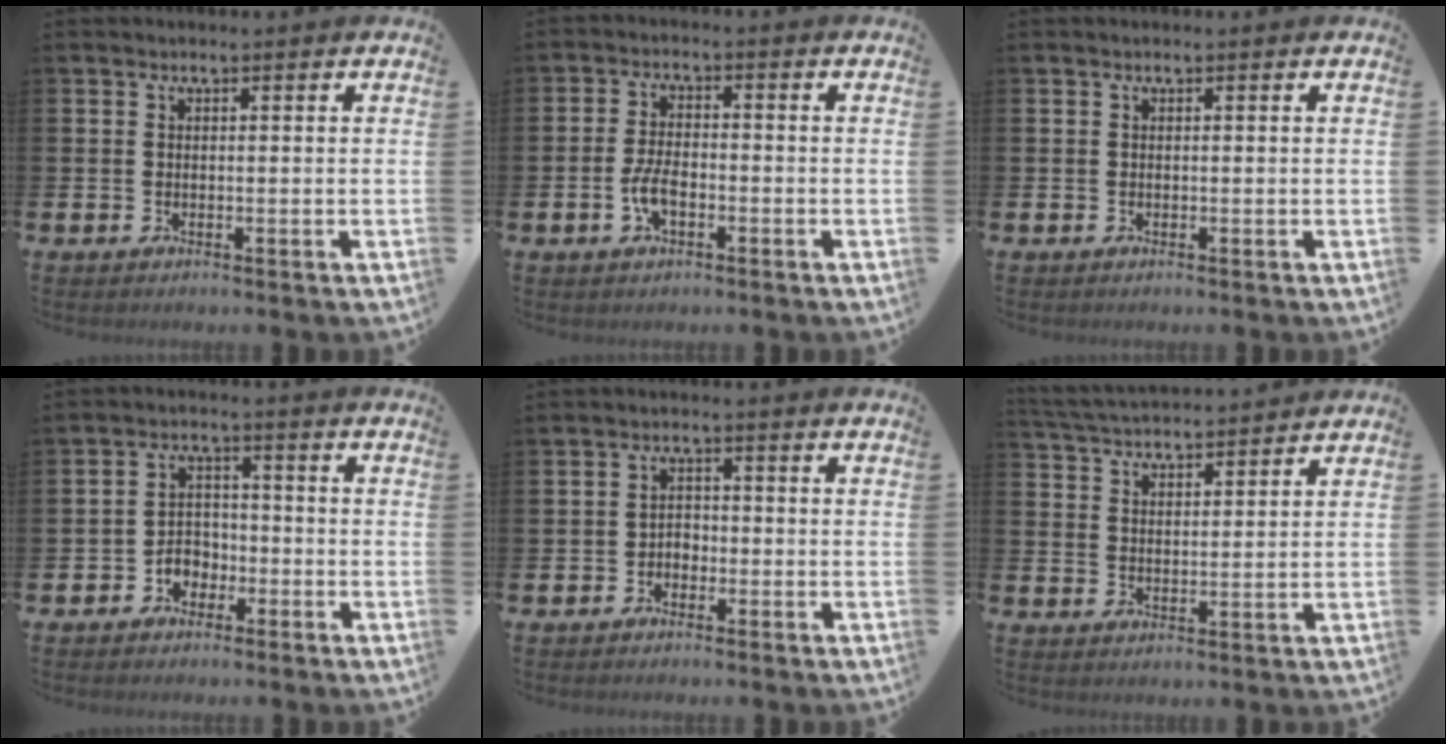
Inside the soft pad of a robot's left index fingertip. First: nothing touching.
{"total": 4.1, "force": [-1.4, 1.8, 3.4], "torque": [-0.063, 0.002, -0.028]}
{"total": 0.0}
{"total": 3.1, "force": [-1.9, 2.3, 0.9], "torque": [-0.020, 0.003, -0.044]}
{"total": 2.3, "force": [-1.8, 1.4, 0.6], "torque": [-0.020, 0.009, -0.040]}
{"total": 4.2, "force": [4.2, 0.3, 0.1], "torque": [-0.024, -0.025, 0.075]}